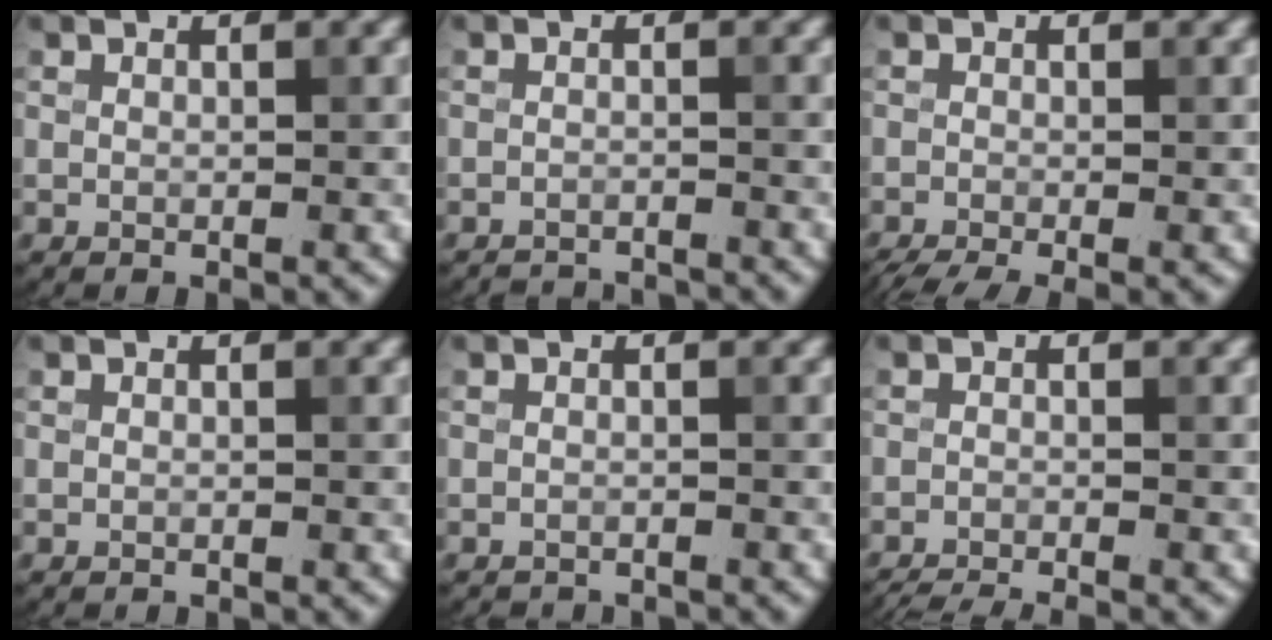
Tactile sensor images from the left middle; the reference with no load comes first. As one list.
[{"total": 3.8, "force": [-3.8, 0.4, 0.6], "torque": [-0.008, -0.008, -0.059]}, {"total": 4.2, "force": [-2.7, 1.1, 3.0], "torque": [-0.043, -0.015, -0.048]}, {"total": 0.7, "force": [-0.7, 0.0, 0.0], "torque": [0.003, -0.003, -0.012]}, {"total": 2.4, "force": [-2.3, 0.2, 0.1], "torque": [0.003, -0.011, -0.035]}, {"total": 4.3, "force": [-4.0, 0.5, 1.6], "torque": [-0.026, -0.019, -0.068]}]